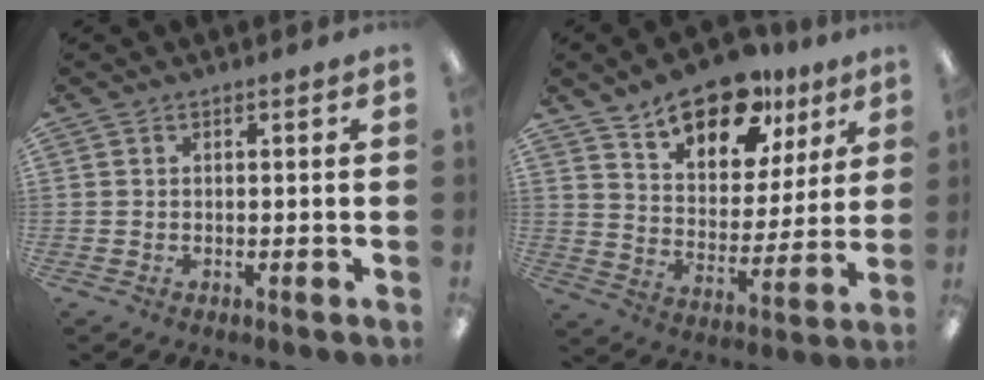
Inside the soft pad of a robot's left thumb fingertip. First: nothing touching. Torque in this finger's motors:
{"motor_torque": [0.41, 0.48, 0.38, -0.85, 0.10]}